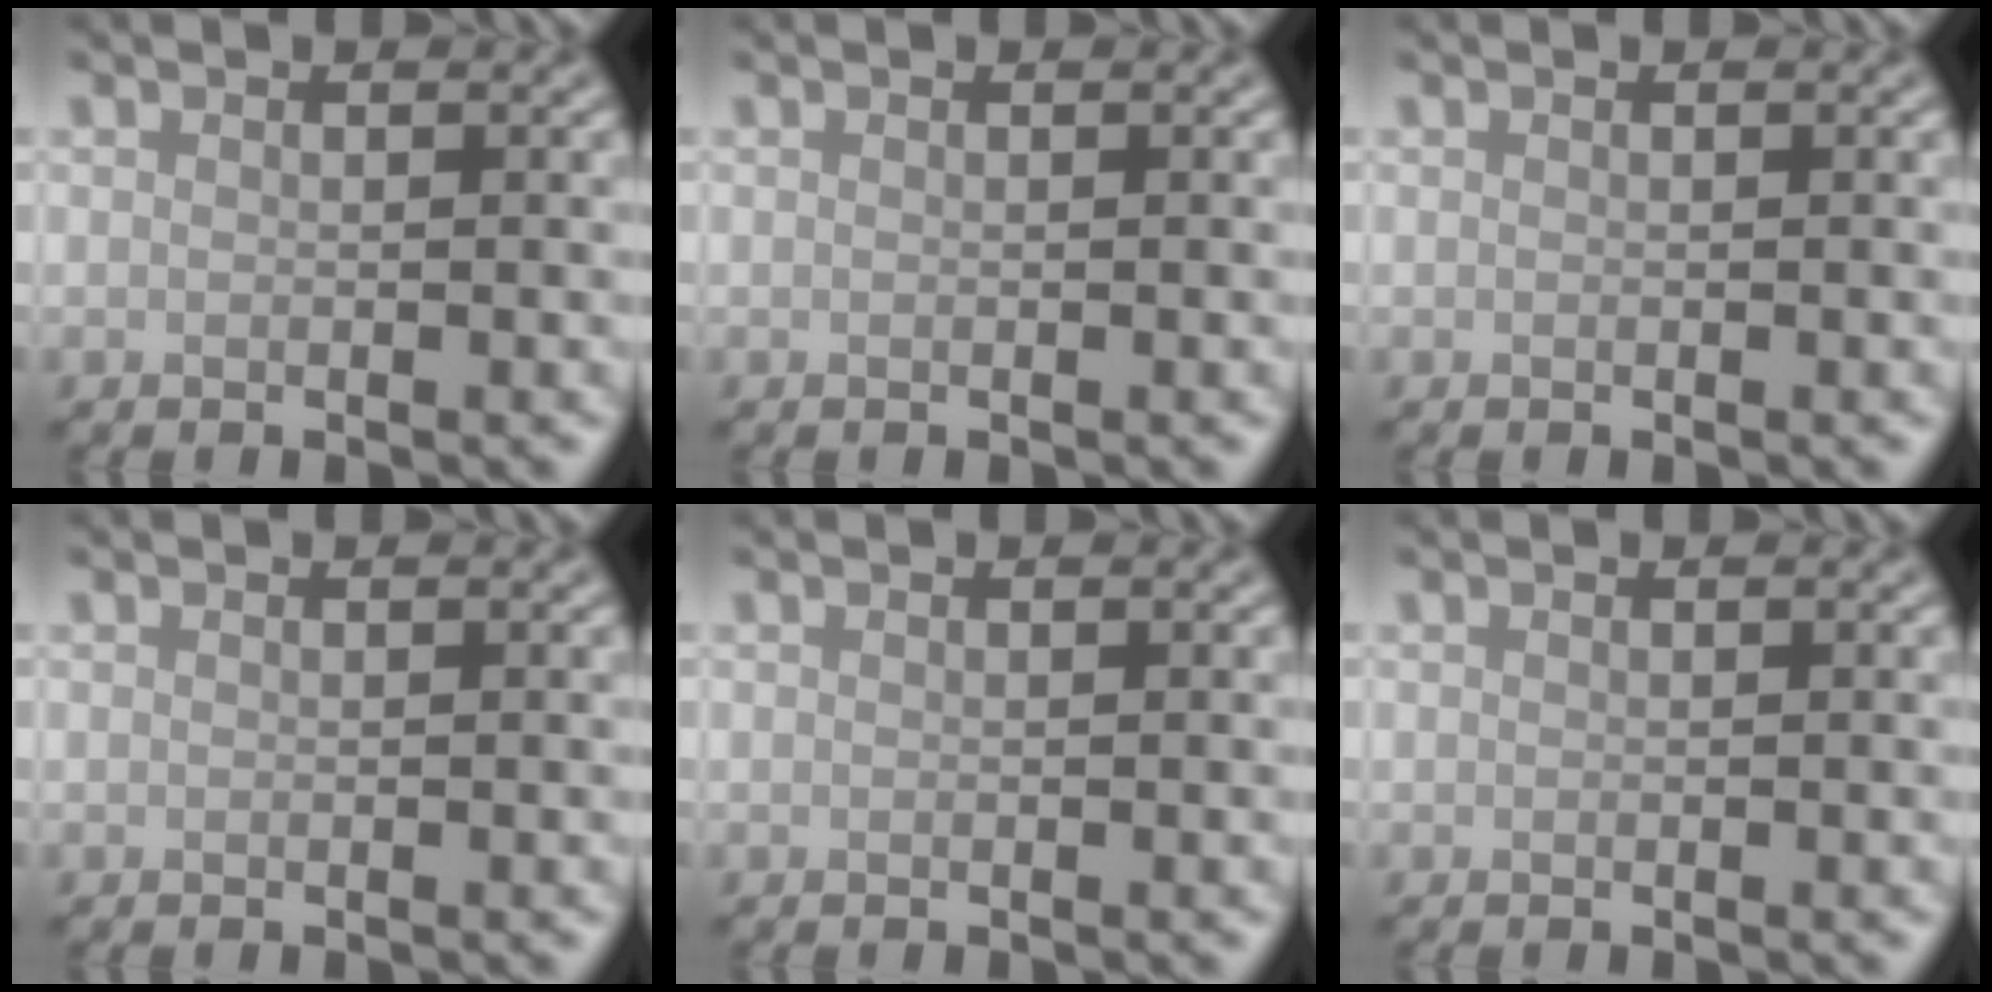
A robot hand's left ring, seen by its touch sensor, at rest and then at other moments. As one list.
[{"total": 0.0}, {"total": 0.0}, {"total": 0.0}, {"total": 0.0}, {"total": 0.0}]